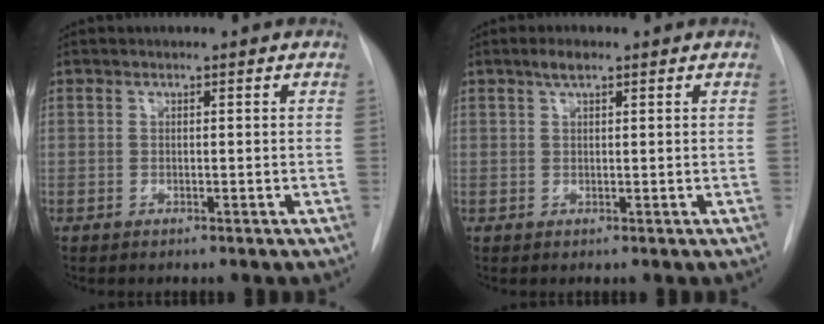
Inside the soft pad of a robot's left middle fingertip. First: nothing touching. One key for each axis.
{"total": 1.9, "fx": 1.2, "fy": 0.5, "fz": 1.3, "tx": -0.027, "ty": 0.007, "tz": 0.022}